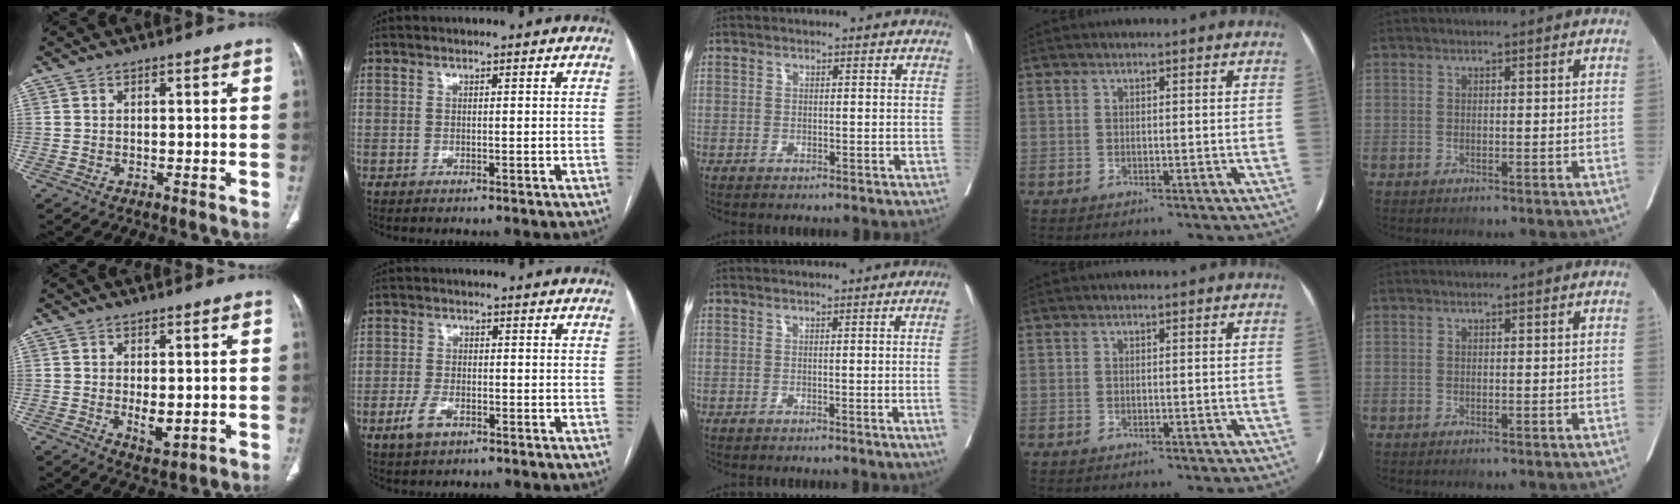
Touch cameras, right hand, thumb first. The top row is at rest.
{"thumb": {"total": 3.8, "force": [-0.3, 1.9, 3.3], "torque": [-0.047, -0.010, 0.001]}, "index": {"total": 3.7, "force": [-1.8, 2.1, 2.4], "torque": [-0.053, -0.001, -0.030]}, "middle": {"total": 3.4, "force": [-0.6, -1.2, 3.1], "torque": [-0.039, -0.007, -0.008]}}